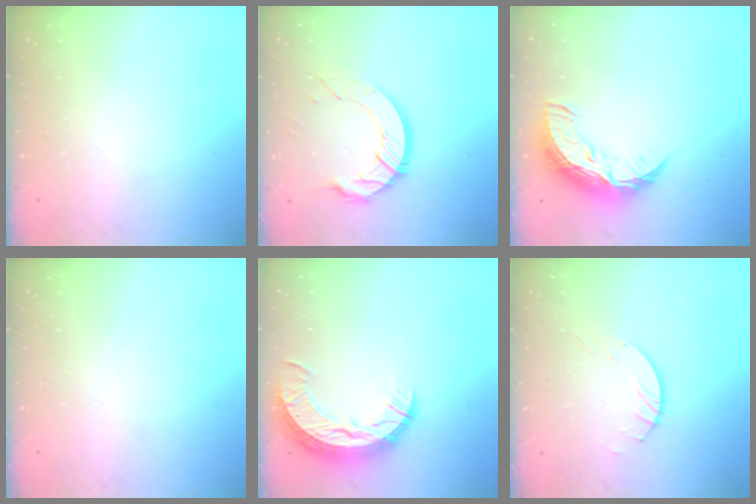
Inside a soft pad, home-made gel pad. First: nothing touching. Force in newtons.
{"total": 12.3, "press": 12.2, "slide": 1.2}
{"total": 11.5, "press": 11.4, "slide": 0.7}
{"total": 0.0}
{"total": 12.2, "press": 12.2, "slide": 0.9}
{"total": 2.1, "press": 2.1, "slide": 0.3}